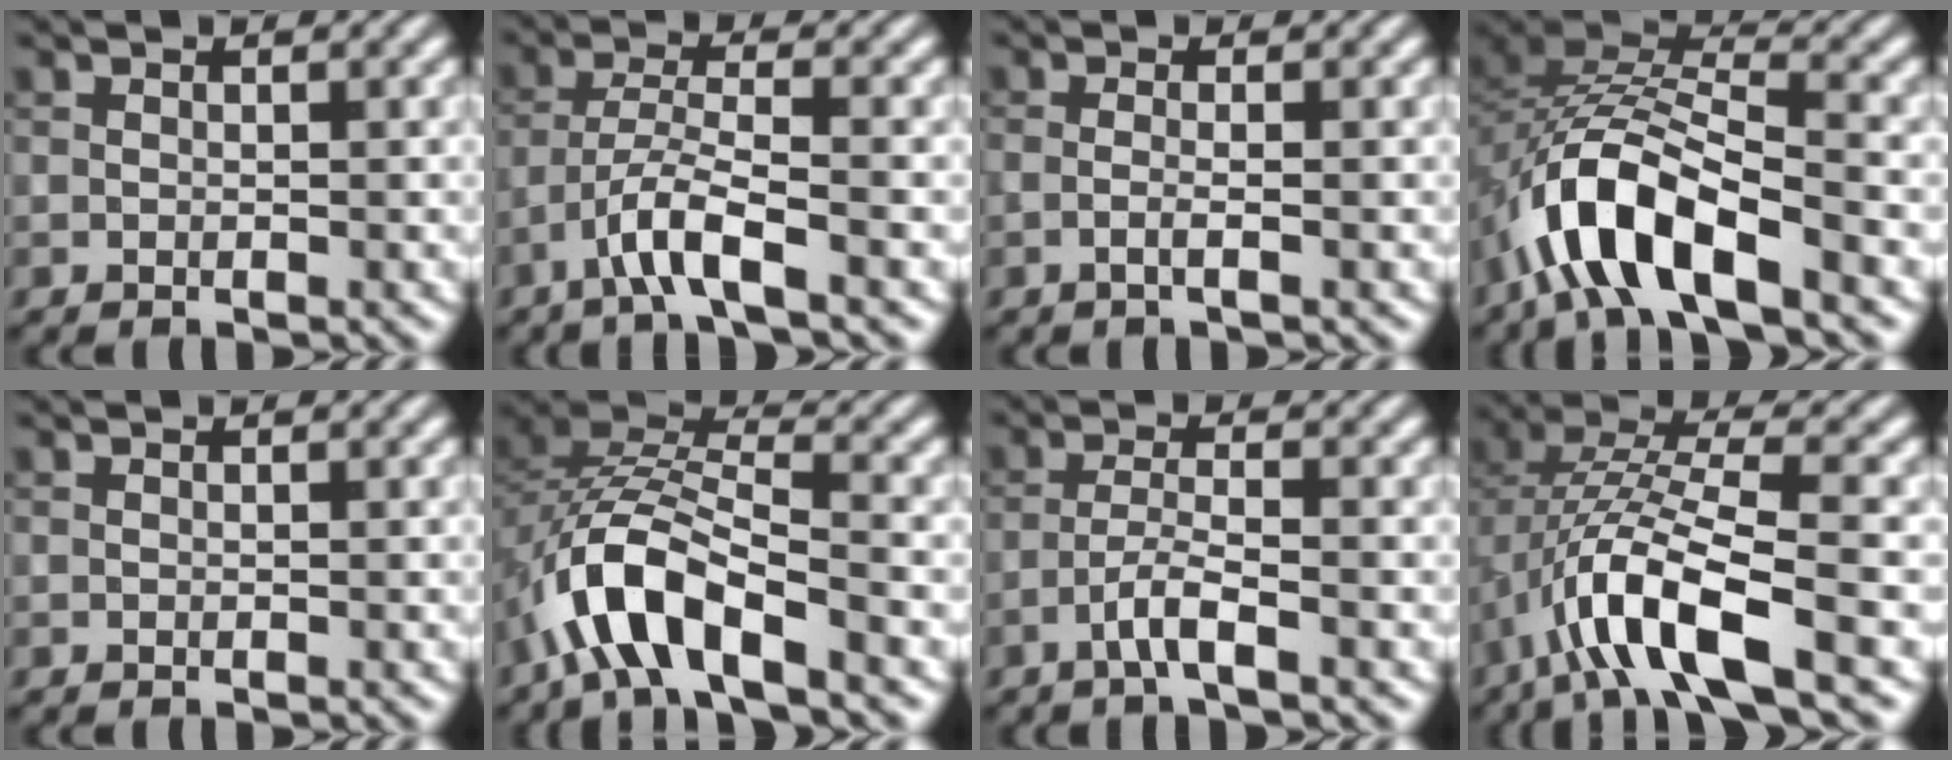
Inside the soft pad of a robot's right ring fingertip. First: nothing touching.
{"total": 4.2, "force": [-2.5, 0.6, 3.4], "torque": [-0.064, 0.010, -0.057]}
{"total": 1.3, "force": [-0.3, 0.4, 1.2], "torque": [-0.018, -0.003, -0.011]}
{"total": 9.5, "force": [-4.9, 3.8, 7.1], "torque": [-0.137, 0.011, -0.099]}
{"total": 0.0}
{"total": 8.3, "force": [-4.4, 3.4, 6.1], "torque": [-0.118, 0.011, -0.089]}
{"total": 2.6, "force": [-1.5, 0.2, 2.1], "torque": [-0.043, 0.010, -0.036]}
{"total": 8.8, "force": [-3.4, 3.0, 7.6], "torque": [-0.151, 0.012, -0.069]}